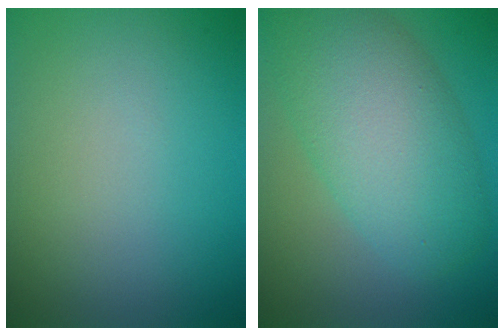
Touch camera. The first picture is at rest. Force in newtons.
{"total": 8.8, "press": 8.8, "slide": 0.3}